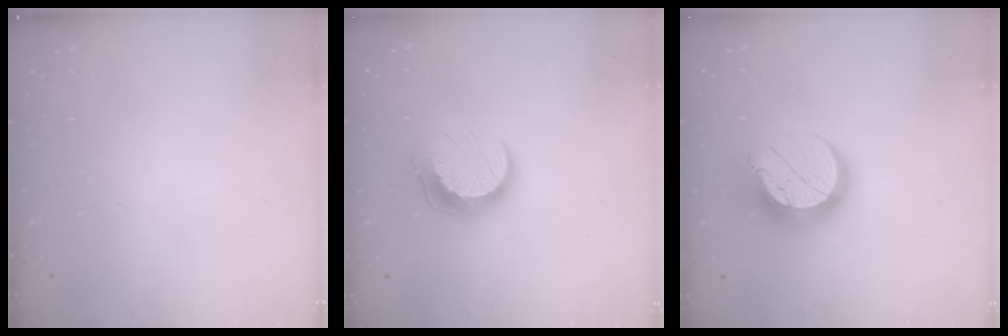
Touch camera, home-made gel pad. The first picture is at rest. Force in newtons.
{"total": 10.9, "press": 10.9, "slide": 0.2}
{"total": 13.4, "press": 13.3, "slide": 1.4}